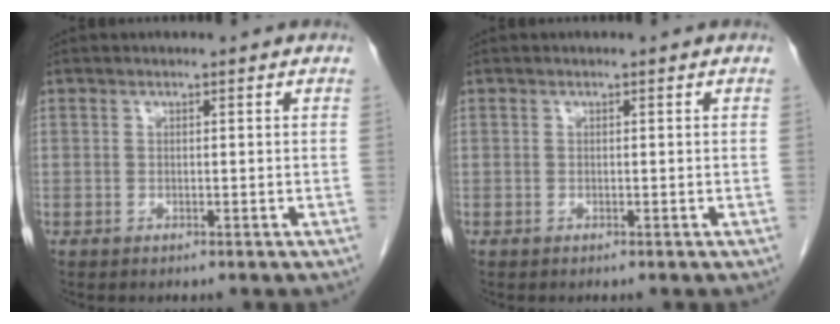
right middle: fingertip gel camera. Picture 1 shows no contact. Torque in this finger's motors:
{"motor_torque": [0.10, 0.10, 0.00, 0.00]}